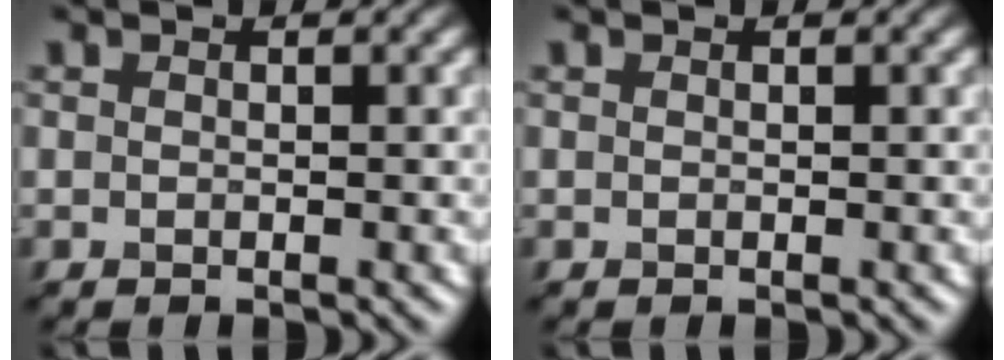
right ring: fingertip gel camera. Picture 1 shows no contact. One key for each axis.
{"total": 0.0}